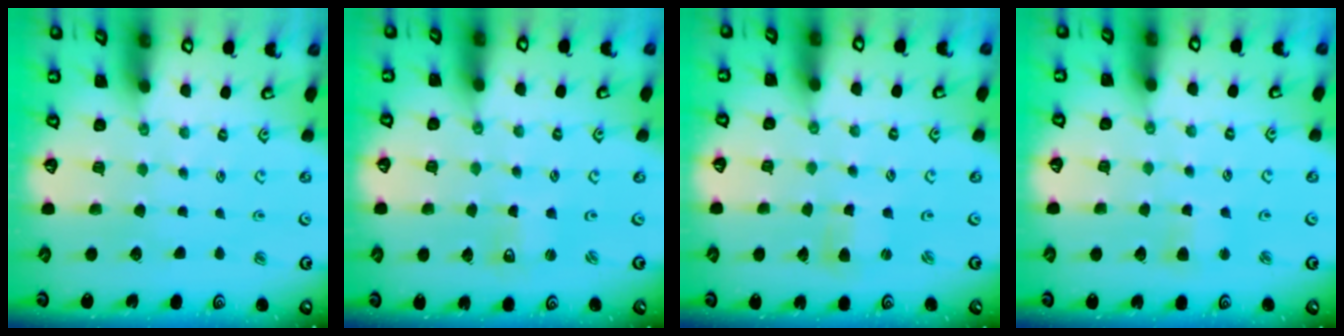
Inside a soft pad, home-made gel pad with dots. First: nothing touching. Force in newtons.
{"total": 0.6, "press": 0.6, "slide": 0.1}
{"total": 1.2, "press": 1.2, "slide": 0.2}
{"total": 3.0, "press": 3.0, "slide": 0.4}